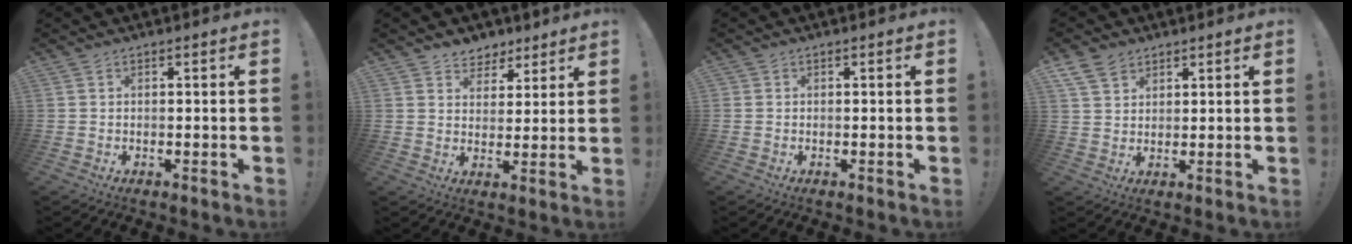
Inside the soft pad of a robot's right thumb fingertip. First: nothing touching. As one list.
[{"total": 6.0, "force": [3.9, 4.6, 0.5], "torque": [-0.001, -0.029, 0.078]}, {"total": 0.6, "force": [0.1, 0.6, 0.1], "torque": [-0.003, 0.002, 0.003]}, {"total": 6.1, "force": [4.1, 3.9, 2.2], "torque": [-0.041, -0.017, 0.081]}]